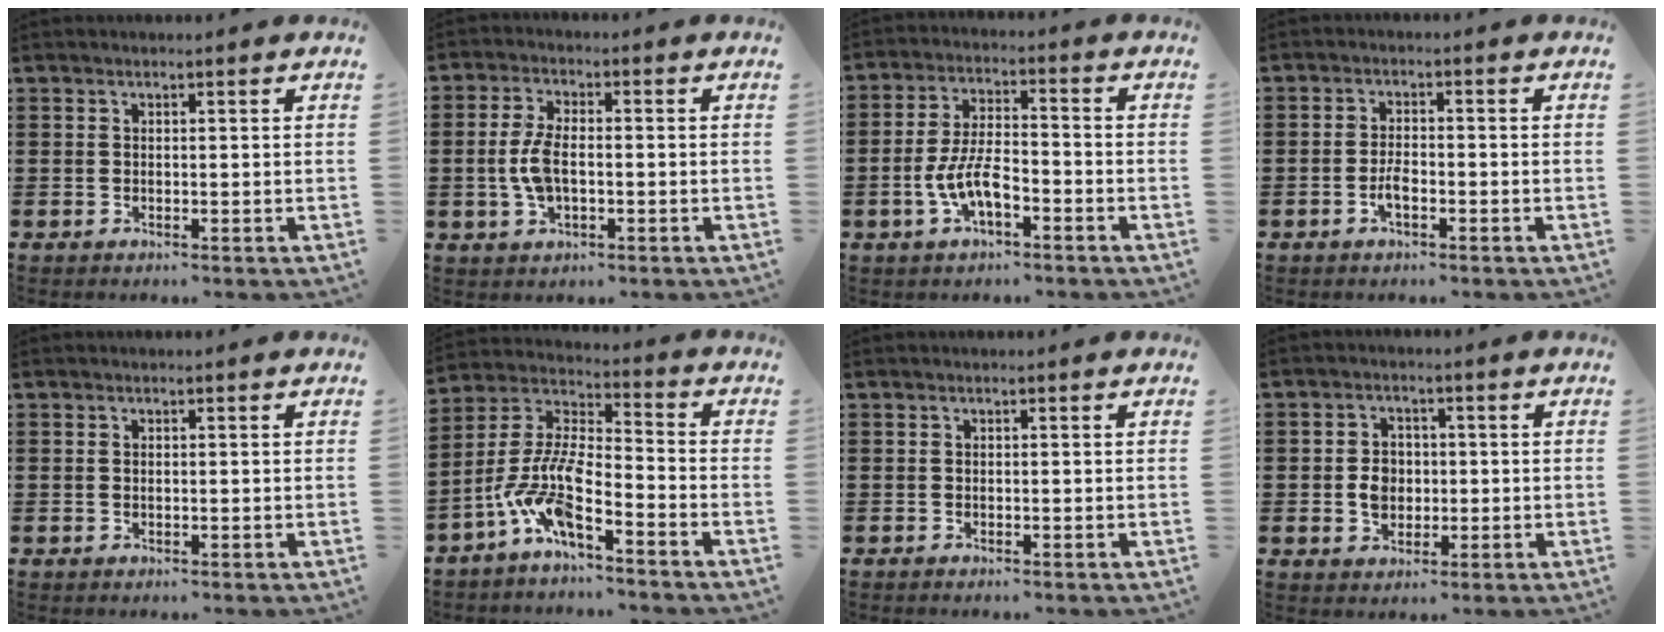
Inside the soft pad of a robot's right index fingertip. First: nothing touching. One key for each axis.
{"total": 5.9, "fx": -0.5, "fy": 2.7, "fz": 5.2, "tx": -0.124, "ty": -0.005, "tz": -0.016}
{"total": 7.1, "fx": -2.9, "fy": 2.7, "fz": 5.9, "tx": -0.132, "ty": -0.002, "tz": -0.061}
{"total": 2.7, "fx": -1.3, "fy": 0.8, "fz": 2.3, "tx": -0.049, "ty": -0.001, "tz": -0.026}
{"total": 0.0}
{"total": 9.7, "fx": -6.2, "fy": 2.0, "fz": 7.1, "tx": -0.184, "ty": -0.029, "tz": -0.133}
{"total": 0.0}
{"total": 4.2, "fx": -0.3, "fy": 3.2, "fz": 2.6, "tx": -0.064, "ty": 0.004, "tz": -0.010}